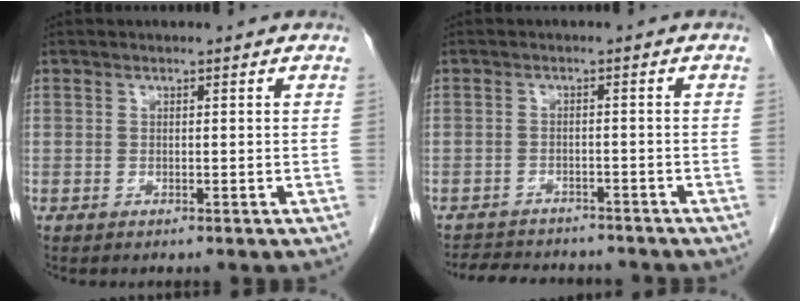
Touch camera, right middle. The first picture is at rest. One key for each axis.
{"total": 9.5, "fx": -8.7, "fy": 2.8, "fz": 2.6, "tx": -0.047, "ty": 0.006, "tz": -0.114}